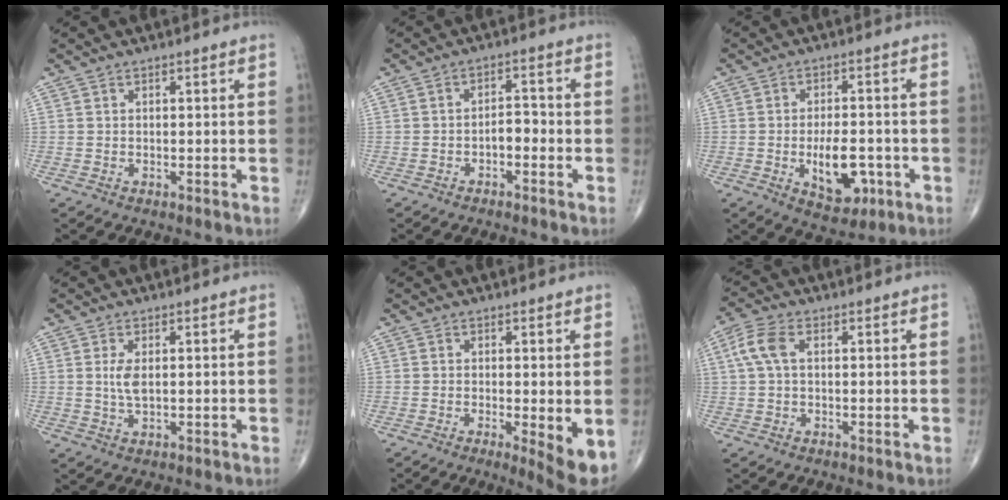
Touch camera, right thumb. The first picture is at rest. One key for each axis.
{"total": 3.1, "fx": -1.4, "fy": 1.7, "fz": 2.3, "tx": -0.024, "ty": 0.021, "tz": -0.026}
{"total": 9.6, "fx": -2.7, "fy": 5.1, "fz": 7.6, "tx": -0.101, "ty": 0.008, "tz": -0.030}
{"total": 3.2, "fx": 0.5, "fy": 1.3, "fz": 2.9, "tx": -0.062, "ty": -0.005, "tz": 0.013}
{"total": 5.8, "fx": -1.1, "fy": 1.2, "fz": 5.5, "tx": -0.086, "ty": -0.018, "tz": -0.020}
{"total": 5.3, "fx": 1.0, "fy": 2.9, "fz": 4.3, "tx": -0.108, "ty": 0.018, "tz": 0.017}